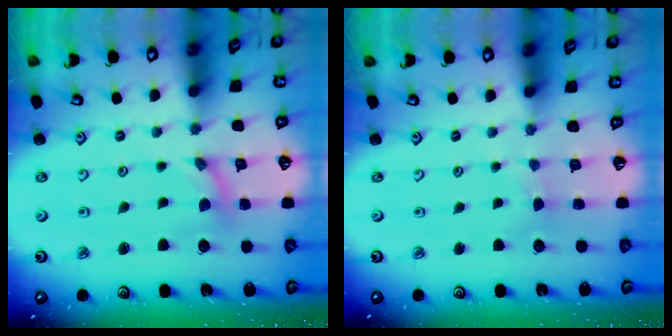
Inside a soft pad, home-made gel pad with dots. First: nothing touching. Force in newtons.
{"total": 1.2, "press": 1.2, "slide": 0.2}